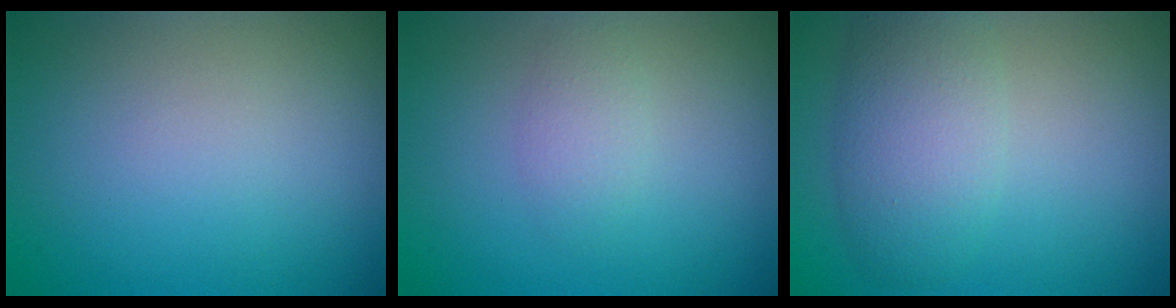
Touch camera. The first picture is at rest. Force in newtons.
{"total": 1.6, "press": 1.6, "slide": 0.2}
{"total": 4.6, "press": 4.6, "slide": 0.3}